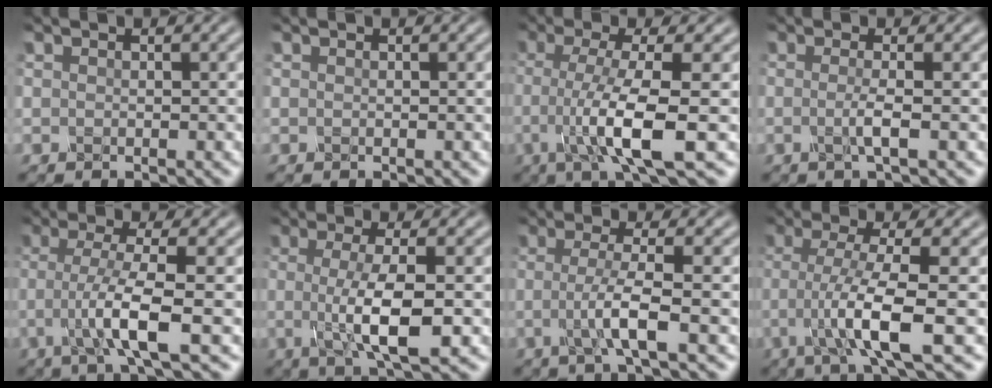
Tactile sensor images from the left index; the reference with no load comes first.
{"total": 0.0}
{"total": 6.6, "force": [-1.6, 1.0, 6.3], "torque": [-0.109, -0.009, -0.032]}
{"total": 1.9, "force": [-0.4, 0.3, 1.8], "torque": [-0.033, -0.010, -0.012]}
{"total": 5.1, "force": [-1.3, 0.7, 4.9], "torque": [-0.086, -0.003, -0.029]}
{"total": 6.0, "force": [-0.7, 1.5, 5.8], "torque": [-0.095, -0.011, -0.015]}
{"total": 3.8, "force": [-0.8, 0.7, 3.6], "torque": [-0.065, -0.009, -0.020]}
{"total": 6.0, "force": [-1.7, 0.7, 5.7], "torque": [-0.101, -0.006, -0.033]}